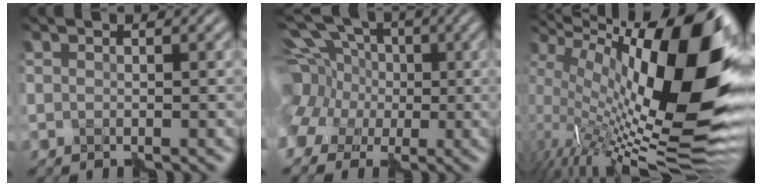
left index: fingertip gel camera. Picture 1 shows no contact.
{"total": 10.9, "force": [0.0, 9.4, 5.4], "torque": [-0.157, 0.017, -0.030]}
{"total": 19.3, "force": [3.5, 6.2, 17.9], "torque": [-0.276, 0.013, 0.063]}